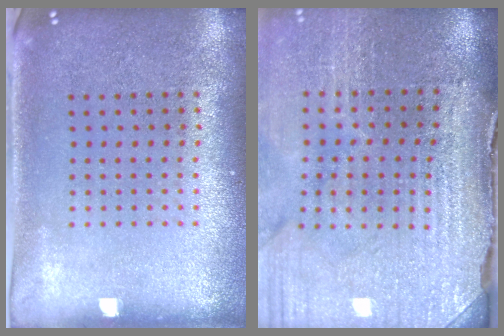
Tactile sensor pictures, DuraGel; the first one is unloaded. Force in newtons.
{"total": 4.4, "press": 3.9, "slide": 2.2}